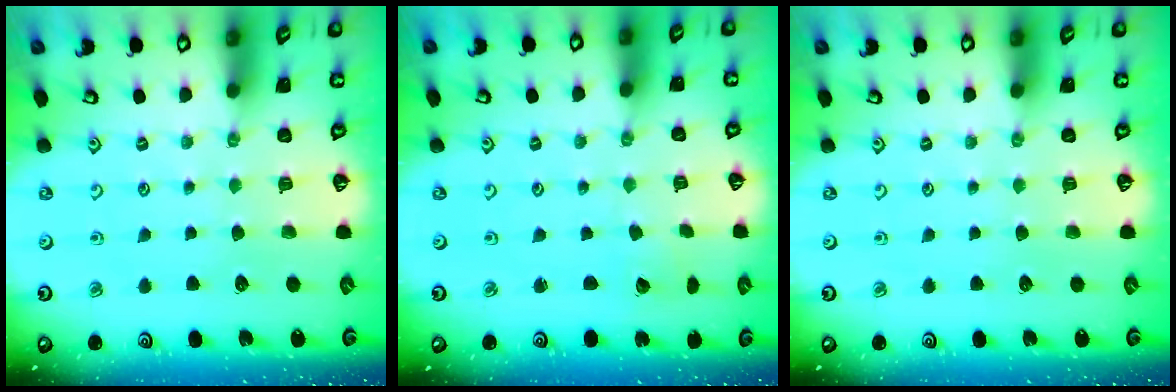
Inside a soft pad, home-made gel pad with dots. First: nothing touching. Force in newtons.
{"total": 1.6, "press": 1.6, "slide": 0.0}
{"total": 0.0}